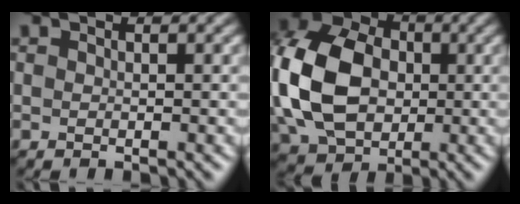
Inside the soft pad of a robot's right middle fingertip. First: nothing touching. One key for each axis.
{"total": 12.9, "fx": 0.0, "fy": 9.7, "fz": 8.6, "tx": -0.216, "ty": 0.007, "tz": 0.002}